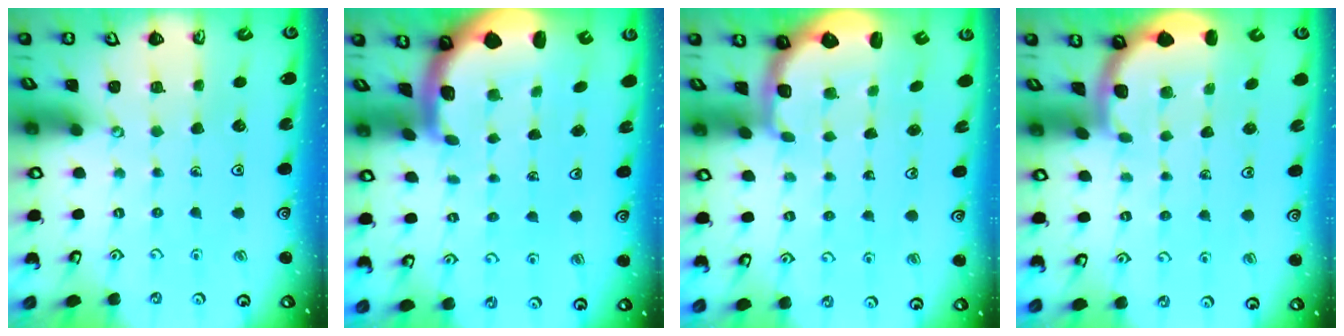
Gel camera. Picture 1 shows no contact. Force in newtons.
{"total": 2.6, "press": 2.6, "slide": 0.6}
{"total": 2.6, "press": 2.0, "slide": 1.7}
{"total": 1.7, "press": 1.7, "slide": 0.0}